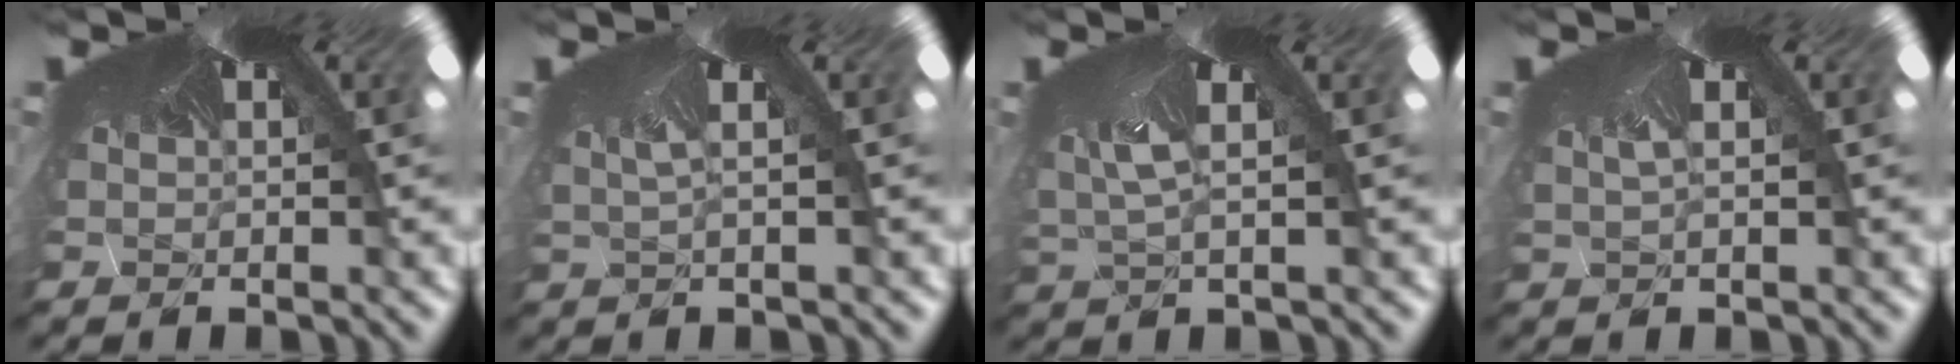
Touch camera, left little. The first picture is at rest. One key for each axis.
{"total": 2.1, "fx": -1.5, "fy": -1.4, "fz": -0.2, "tx": 0.011, "ty": -0.021, "tz": -0.008}
{"total": 2.5, "fx": -2.3, "fy": -1.0, "fz": -0.5, "tx": -0.014, "ty": -0.034, "tz": -0.010}
{"total": 1.4, "fx": -1.3, "fy": -0.5, "fz": 0.0, "tx": 0.012, "ty": -0.011, "tz": -0.013}